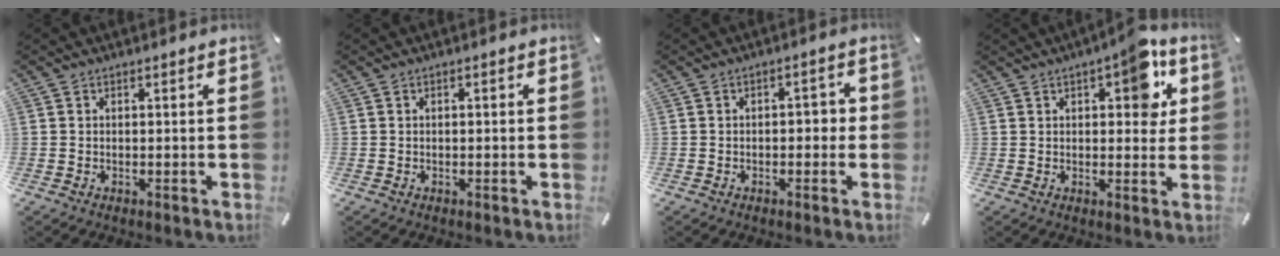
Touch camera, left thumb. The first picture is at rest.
{"total": 0.5, "force": [-0.1, 0.2, 0.4], "torque": [-0.008, -0.001, -0.002]}
{"total": 2.9, "force": [-0.9, 1.6, 2.2], "torque": [-0.034, 0.009, -0.023]}
{"total": 9.9, "force": [4.4, 4.7, 7.5], "torque": [-0.077, -0.020, 0.067]}